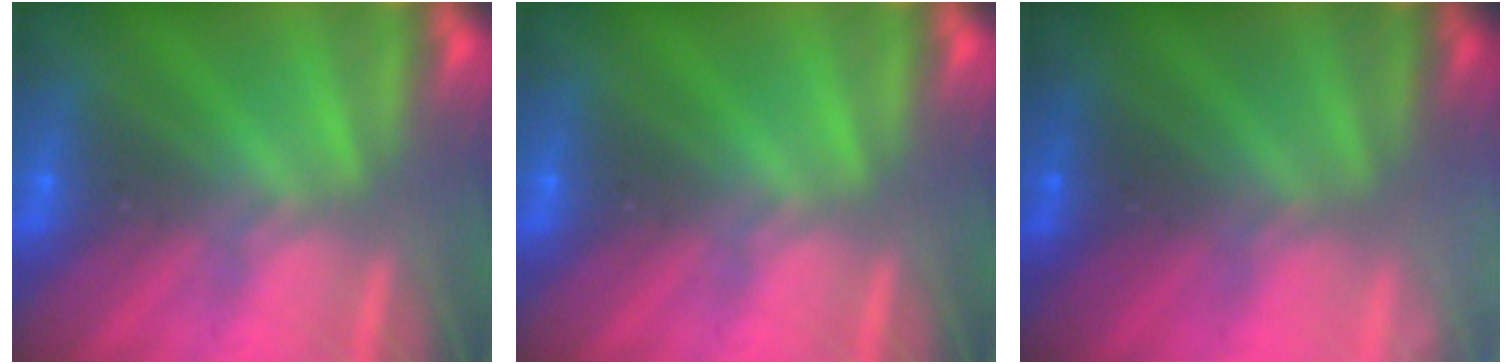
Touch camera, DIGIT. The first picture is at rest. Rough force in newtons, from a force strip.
{"total": 0.0}
{"total": 2.1}